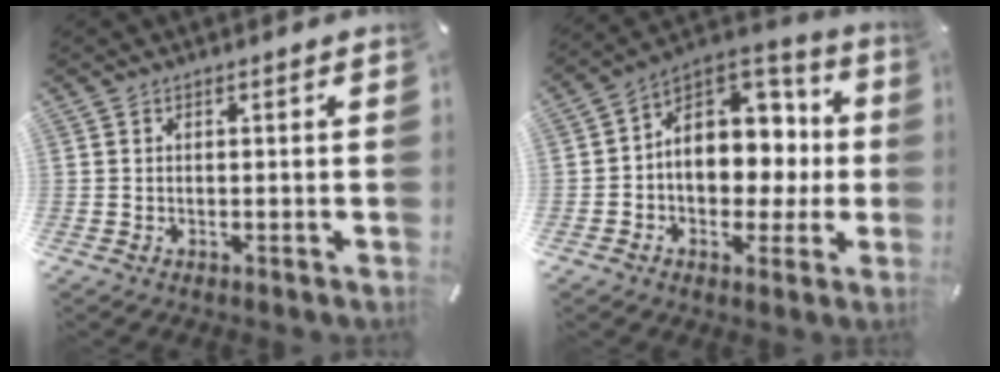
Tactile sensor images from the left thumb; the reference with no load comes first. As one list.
[{"total": 12.1, "force": [0.5, 10.4, 6.1], "torque": [-0.081, -0.014, 0.016]}]